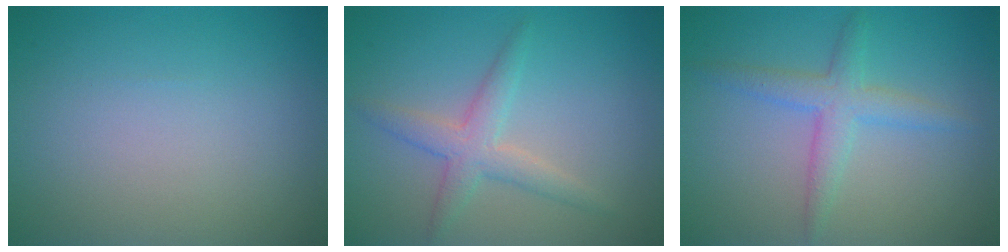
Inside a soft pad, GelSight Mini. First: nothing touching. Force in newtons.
{"total": 3.0, "press": 3.0, "slide": 0.1}
{"total": 2.9, "press": 2.9, "slide": 0.2}